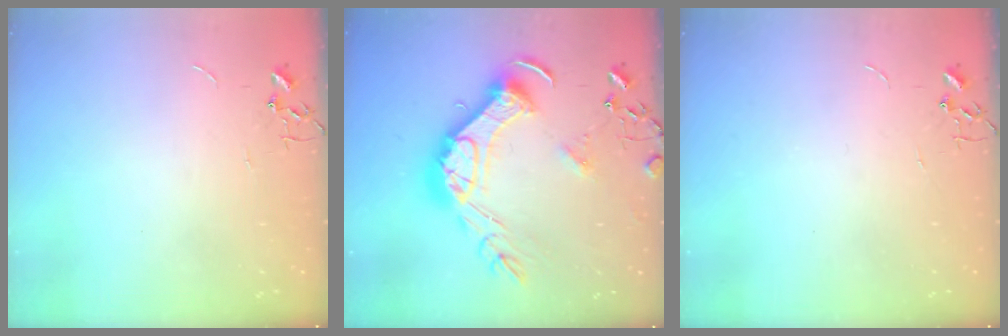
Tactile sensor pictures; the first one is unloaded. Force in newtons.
{"total": 22.4, "press": 22.3, "slide": 2.4}
{"total": 0.0}